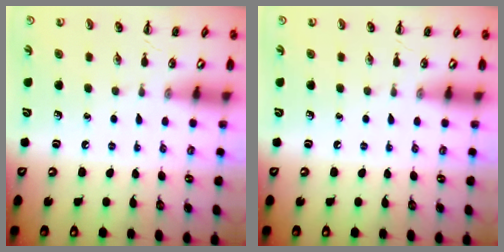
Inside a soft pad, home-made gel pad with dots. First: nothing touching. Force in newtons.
{"total": 0.0}